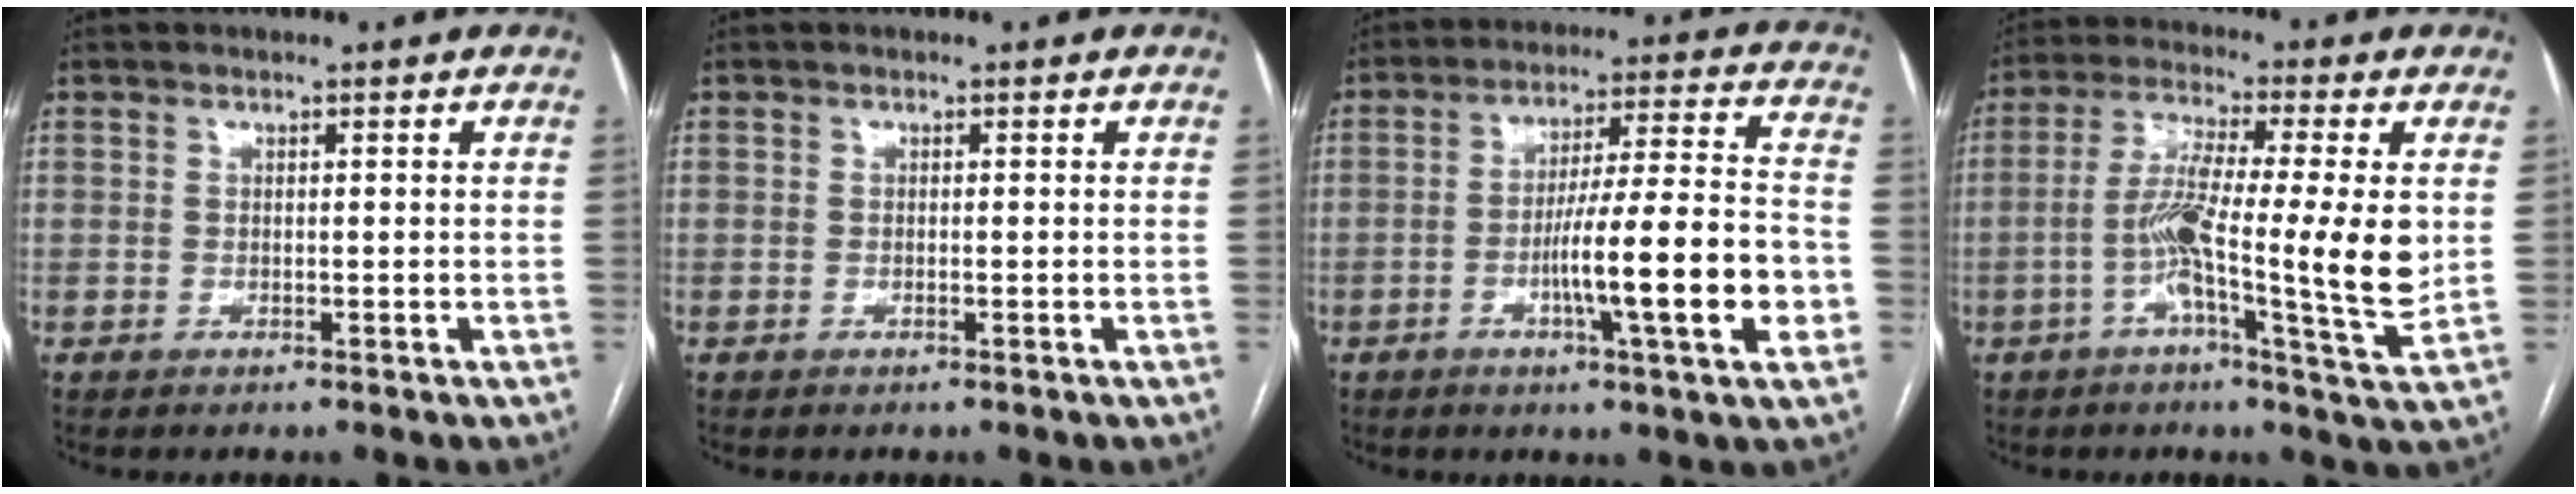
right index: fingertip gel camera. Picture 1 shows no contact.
{"total": 0.0}
{"total": 15.1, "force": [-4.1, 0.1, 14.5], "torque": [-0.237, -0.001, -0.064]}
{"total": 13.2, "force": [-0.7, 0.2, 13.2], "torque": [-0.237, 0.000, -0.023]}